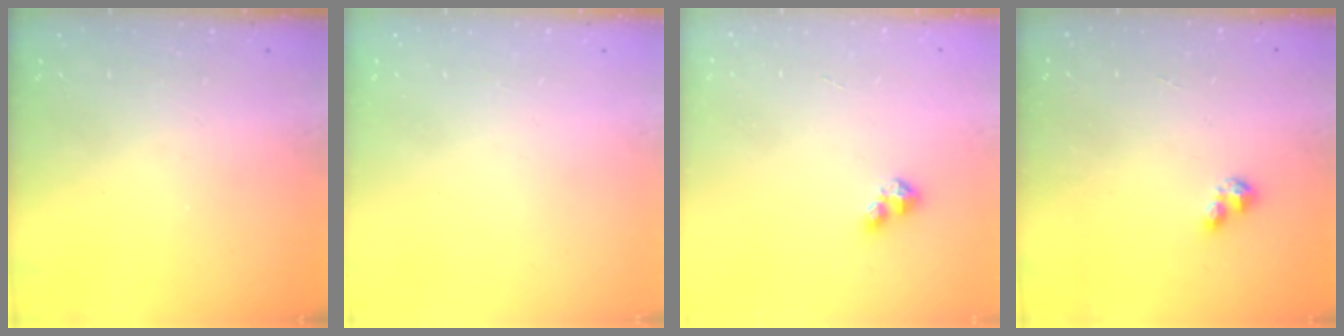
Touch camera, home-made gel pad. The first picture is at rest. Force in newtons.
{"total": 0.0}
{"total": 2.8, "press": 2.8, "slide": 0.2}
{"total": 1.0, "press": 1.0, "slide": 0.1}